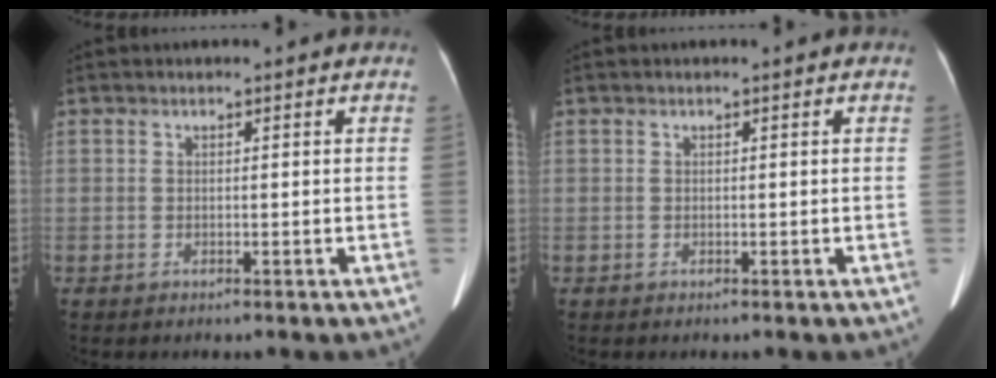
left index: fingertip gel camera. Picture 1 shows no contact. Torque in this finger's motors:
{"motor_torque": [-0.01, 0.16, 0.04, 0.01]}